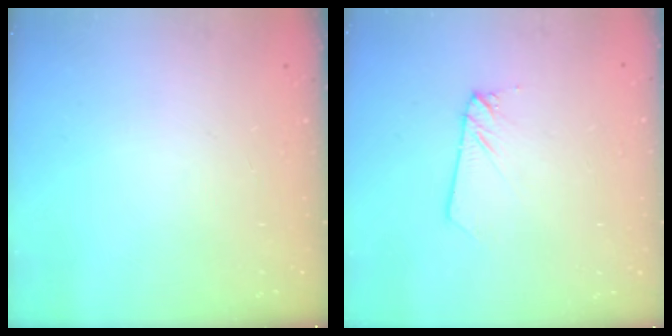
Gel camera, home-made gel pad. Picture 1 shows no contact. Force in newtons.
{"total": 2.4, "press": 2.4, "slide": 0.1}